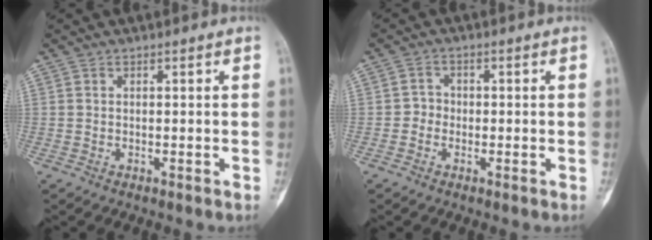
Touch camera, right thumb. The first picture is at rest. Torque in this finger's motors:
{"motor_torque": [-0.65, -0.06, 0.05, -0.21, -0.01]}